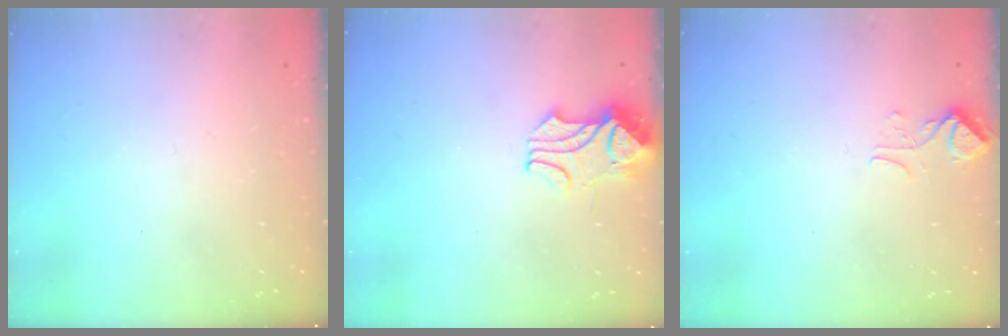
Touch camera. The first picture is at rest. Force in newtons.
{"total": 2.1, "press": 1.9, "slide": 0.8}
{"total": 2.4, "press": 2.3, "slide": 0.7}